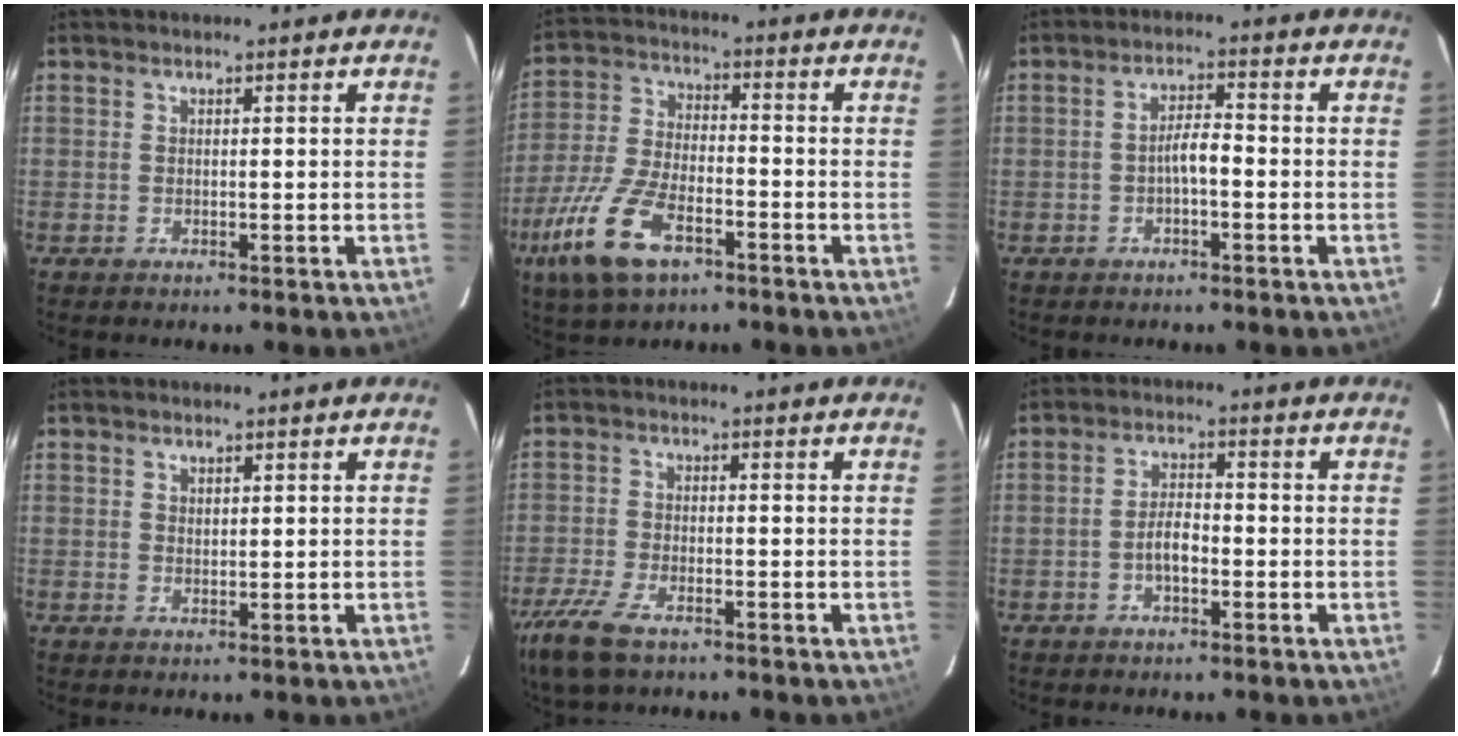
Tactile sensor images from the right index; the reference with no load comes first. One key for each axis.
{"total": 15.2, "fx": -8.3, "fy": 6.6, "fz": 10.9, "tx": -0.248, "ty": -0.022, "tz": -0.159}
{"total": 3.2, "fx": -1.3, "fy": 0.8, "fz": 2.7, "tx": -0.052, "ty": 0.011, "tz": -0.021}
{"total": 1.0, "fx": 0.7, "fy": 0.6, "fz": 0.3, "tx": -0.002, "ty": 0.002, "tz": 0.013}
{"total": 9.6, "fx": -6.5, "fy": 3.6, "fz": 6.1, "tx": -0.158, "ty": -0.027, "tz": -0.129}
{"total": 3.8, "fx": -1.6, "fy": 1.6, "fz": 3.0, "tx": -0.062, "ty": 0.009, "tz": -0.028}